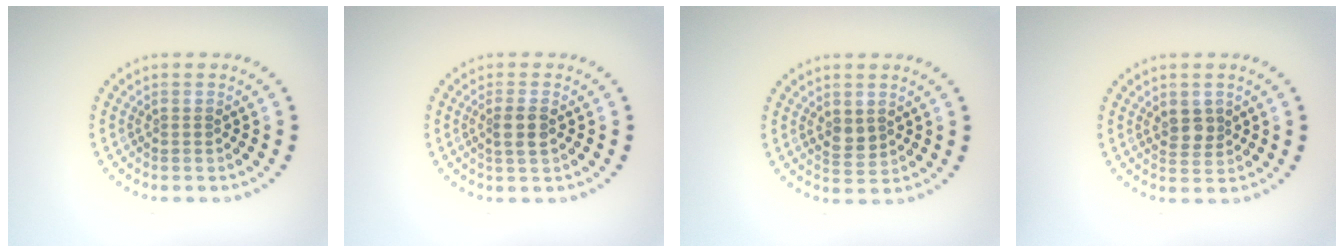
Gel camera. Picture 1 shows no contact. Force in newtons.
{"total": 1.9, "press": 1.8, "slide": 0.8}
{"total": 1.8, "press": 1.7, "slide": 0.4}
{"total": 1.9, "press": 1.8, "slide": 0.7}